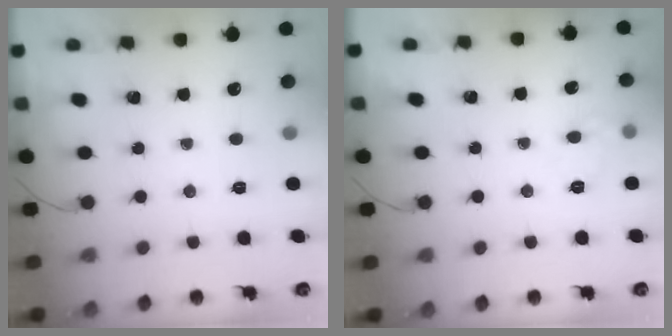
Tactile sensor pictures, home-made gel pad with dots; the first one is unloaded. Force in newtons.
{"total": 7.7, "press": 7.6, "slide": 1.1}